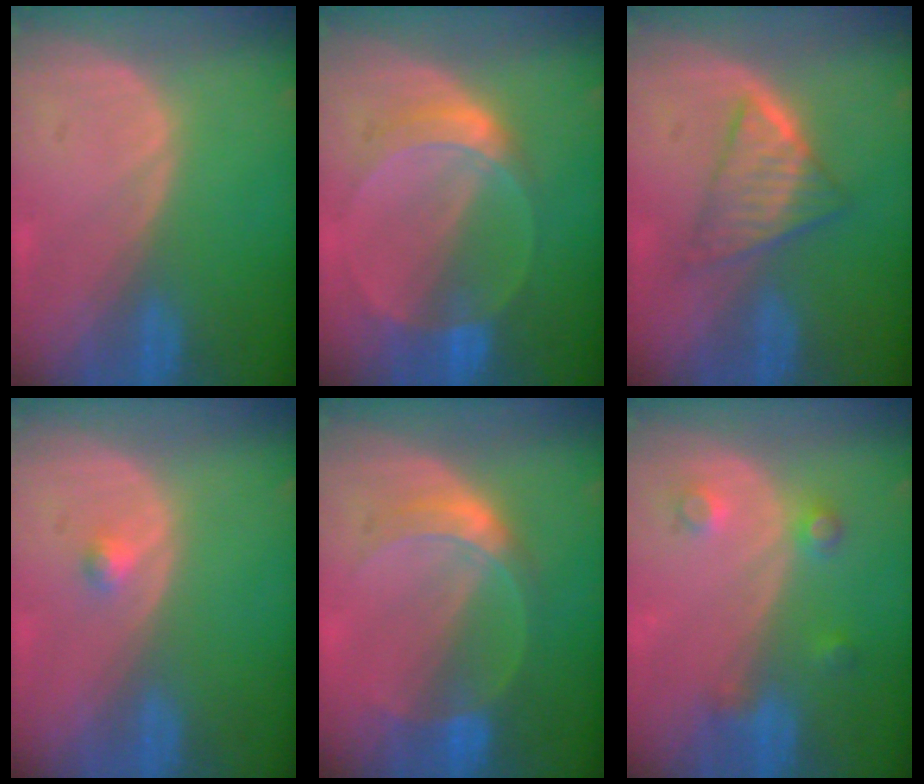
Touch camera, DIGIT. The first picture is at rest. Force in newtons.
{"total": 6.1, "press": 5.6, "slide": 2.4}
{"total": 5.8, "press": 5.5, "slide": 1.7}
{"total": 1.3, "press": 1.1, "slide": 0.7}
{"total": 5.5, "press": 5.5, "slide": 0.1}
{"total": 3.6, "press": 3.4, "slide": 1.3}